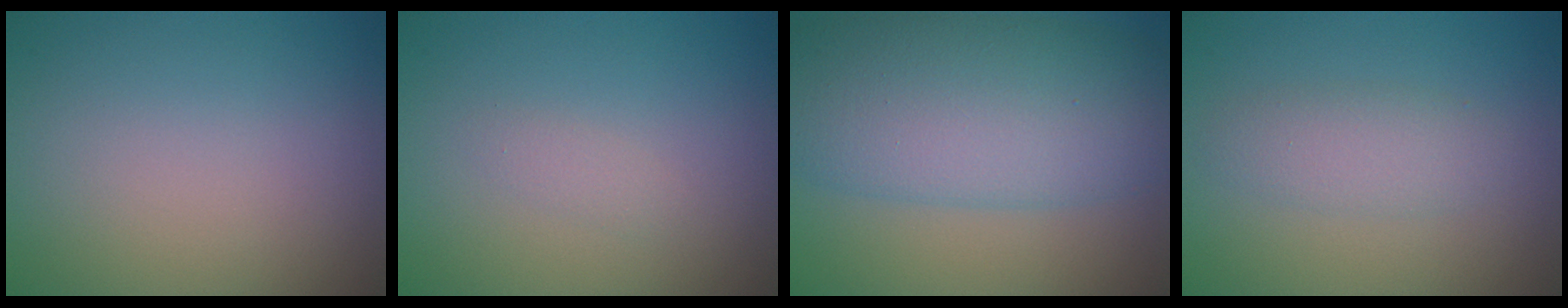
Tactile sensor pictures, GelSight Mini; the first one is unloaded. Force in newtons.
{"total": 0.7, "press": 0.7, "slide": 0.0}
{"total": 10.2, "press": 10.2, "slide": 0.3}
{"total": 2.3, "press": 2.3, "slide": 0.1}